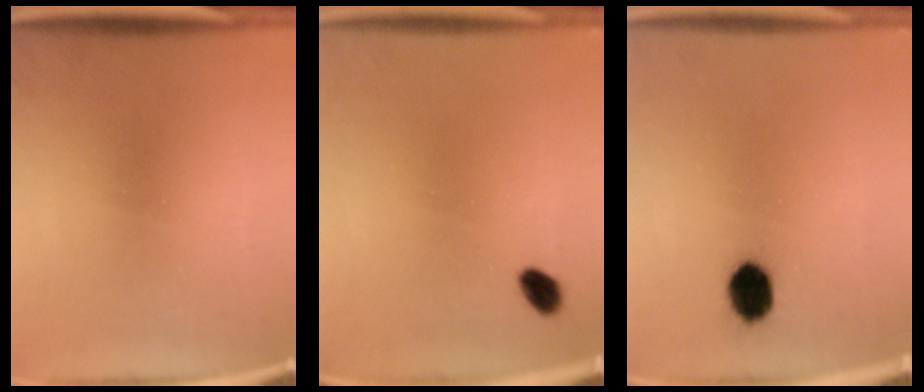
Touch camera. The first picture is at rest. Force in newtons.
{"total": 2.8}
{"total": 5.7}